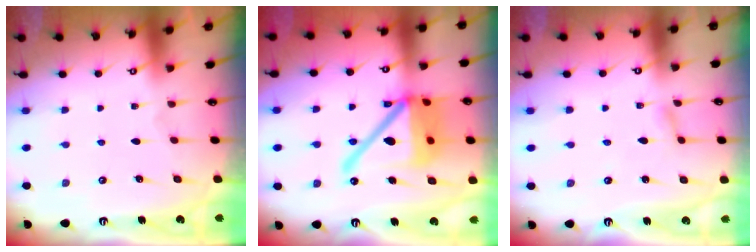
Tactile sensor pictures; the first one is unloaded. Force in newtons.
{"total": 20.3, "press": 20.0, "slide": 3.5}
{"total": 2.0, "press": 1.9, "slide": 0.3}